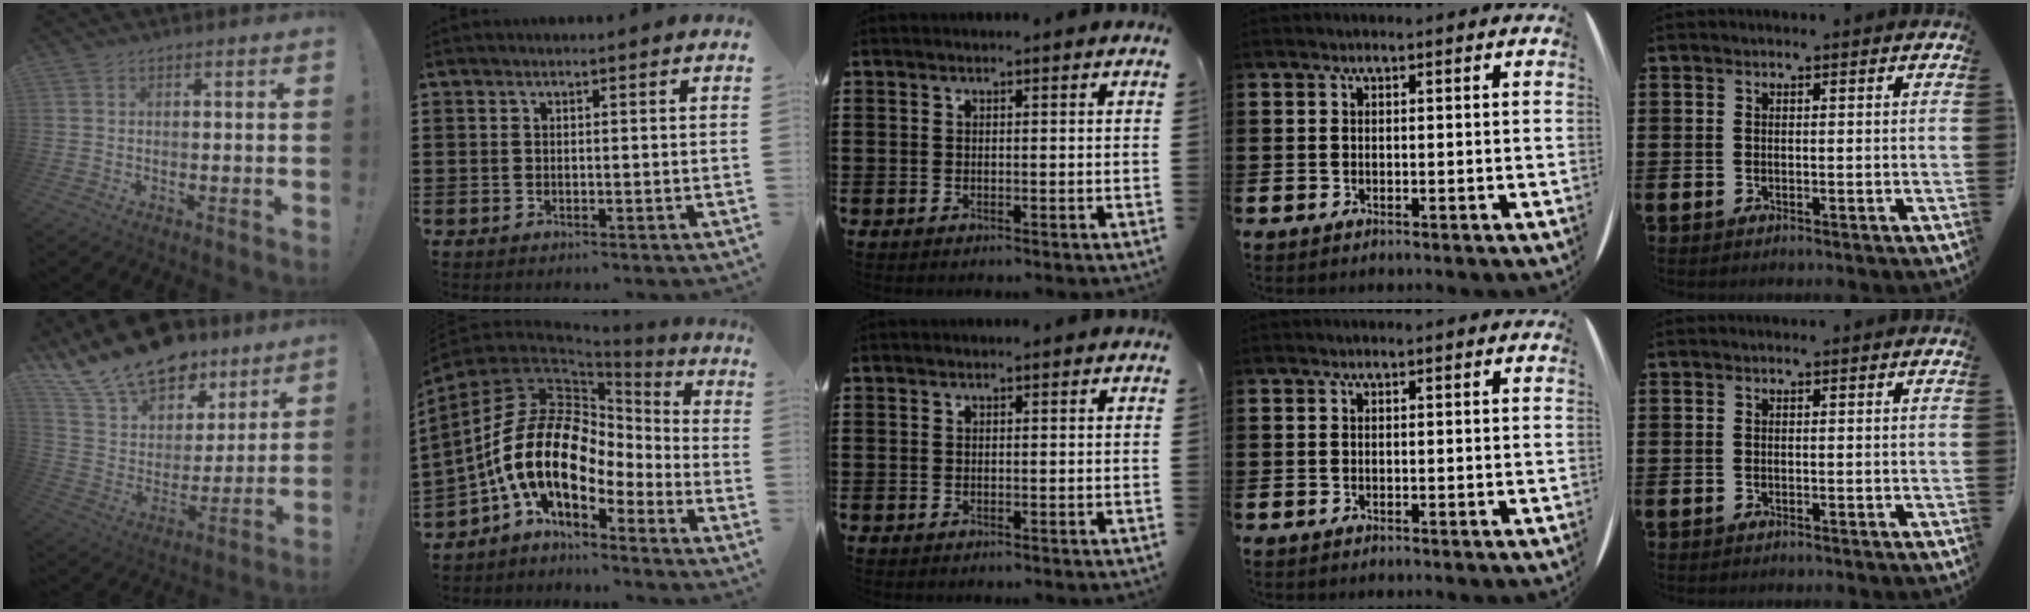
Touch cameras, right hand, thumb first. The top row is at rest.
{"thumb": {"total": 20.5, "force": [15.7, 10.6, 7.8], "torque": [-0.137, -0.105, 0.300]}, "index": {"total": 17.4, "force": [-2.8, 10.6, 13.5], "torque": [-0.306, 0.011, -0.058]}}